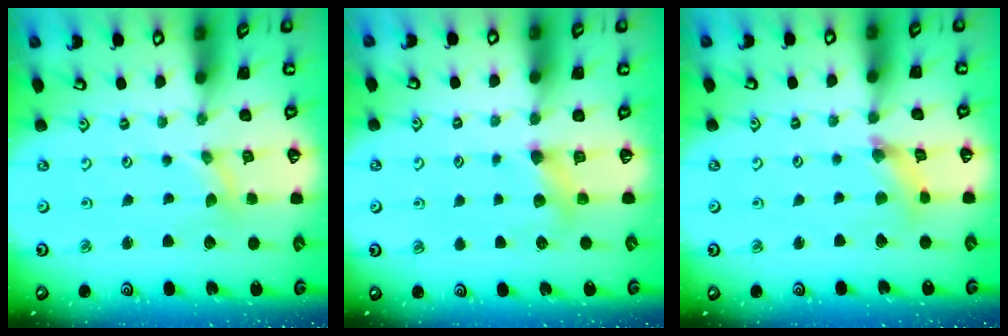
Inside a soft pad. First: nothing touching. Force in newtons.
{"total": 4.9, "press": 4.8, "slide": 0.7}
{"total": 3.2, "press": 3.2, "slide": 0.4}